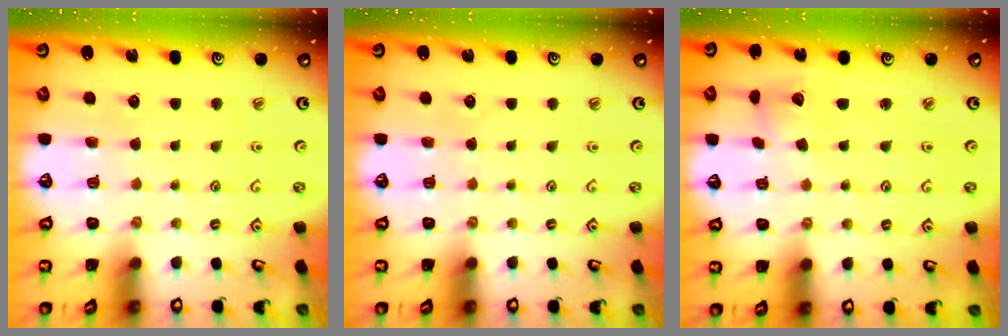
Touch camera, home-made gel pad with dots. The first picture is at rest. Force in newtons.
{"total": 0.0}
{"total": 2.1, "press": 2.1, "slide": 0.3}